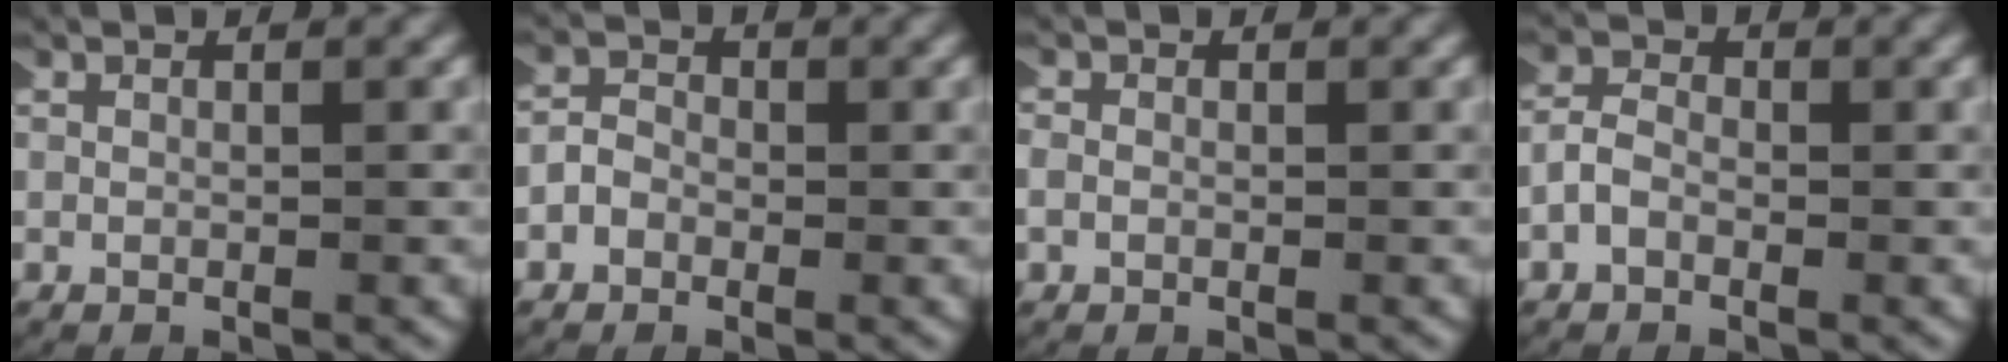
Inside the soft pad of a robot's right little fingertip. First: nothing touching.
{"total": 1.8, "force": [-0.3, 1.6, 0.7], "torque": [-0.020, 0.006, -0.014]}
{"total": 1.8, "force": [0.0, 1.6, 0.8], "torque": [-0.027, 0.000, -0.003]}
{"total": 1.8, "force": [-0.4, 1.3, 1.1], "torque": [-0.028, 0.007, -0.013]}